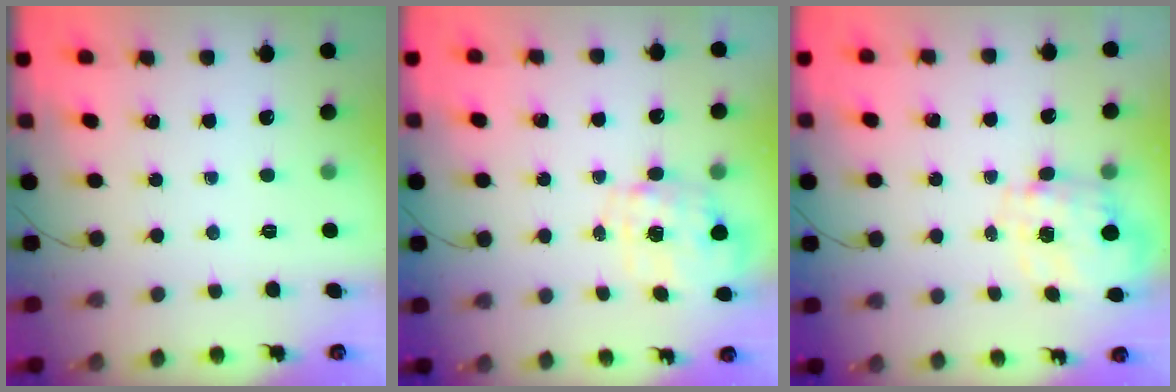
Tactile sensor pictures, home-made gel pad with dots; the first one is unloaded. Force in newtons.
{"total": 2.8, "press": 2.7, "slide": 0.9}
{"total": 2.8, "press": 2.6, "slide": 1.2}